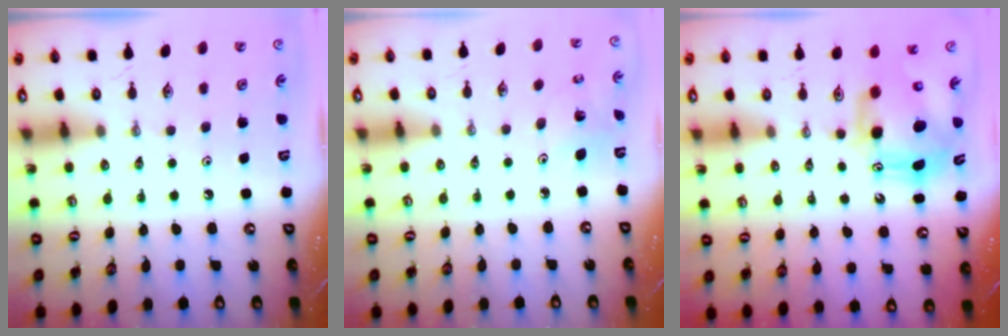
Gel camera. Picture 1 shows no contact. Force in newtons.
{"total": 3.0, "press": 3.0, "slide": 0.1}
{"total": 10.2, "press": 10.1, "slide": 1.0}